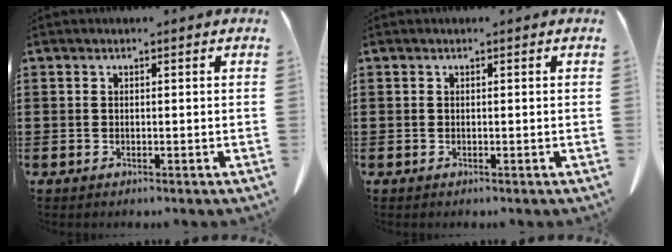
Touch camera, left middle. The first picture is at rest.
{"total": 0.0}